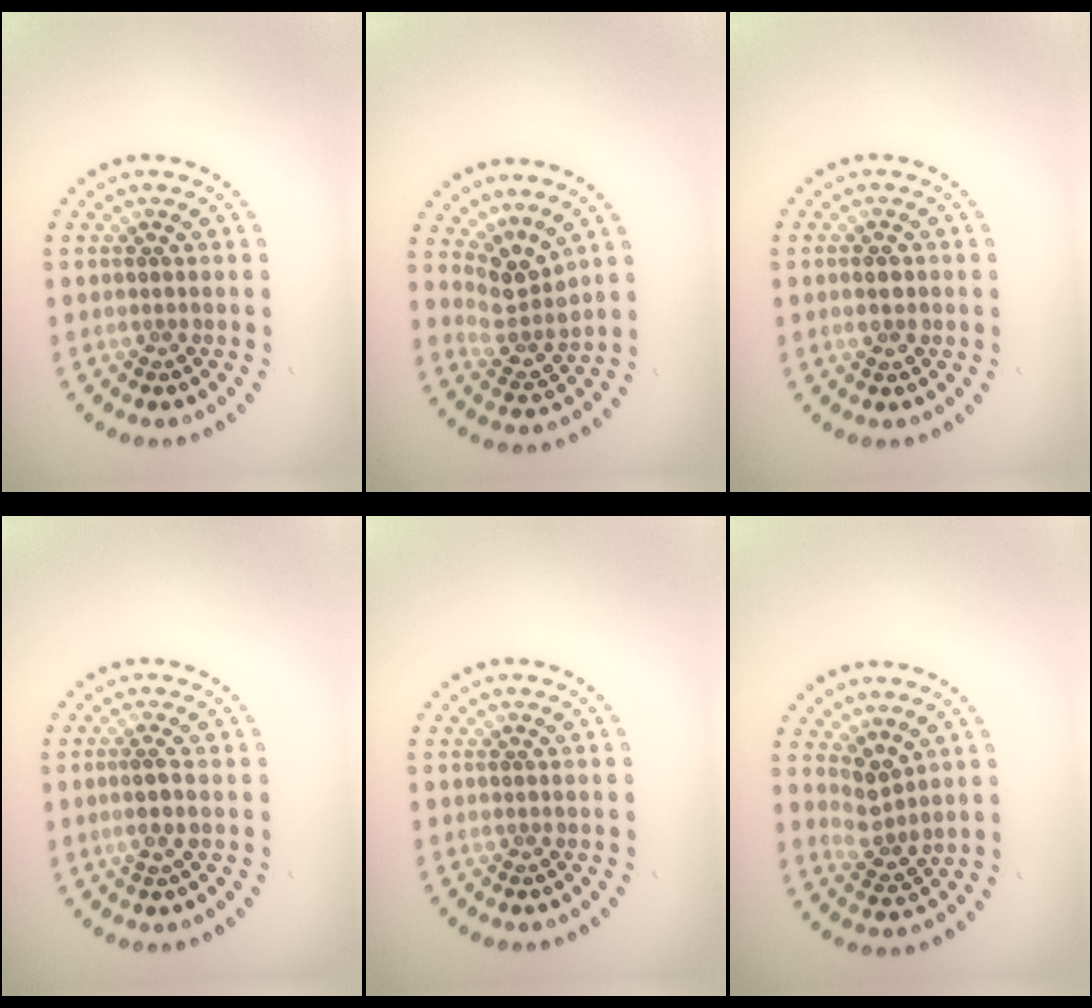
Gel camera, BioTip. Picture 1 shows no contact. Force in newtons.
{"total": 3.1, "press": 2.3, "slide": 2.1}
{"total": 2.0, "press": 2.0, "slide": 0.1}
{"total": 1.3, "press": 1.1, "slide": 0.7}
{"total": 0.0}
{"total": 2.5, "press": 2.0, "slide": 1.6}